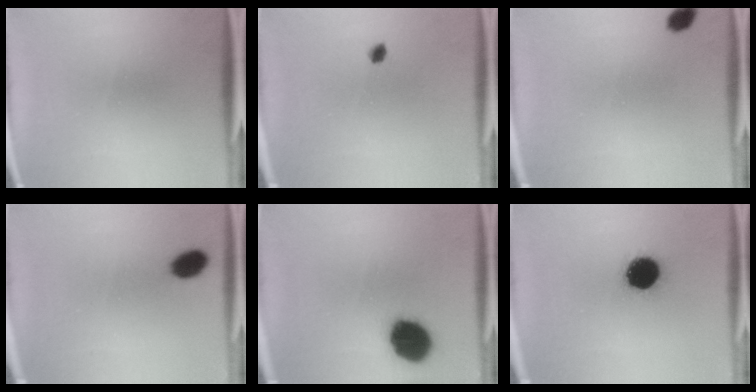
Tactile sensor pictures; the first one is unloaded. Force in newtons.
{"total": 1.5}
{"total": 2.5}
{"total": 5.2}
{"total": 11.9}
{"total": 12.5}